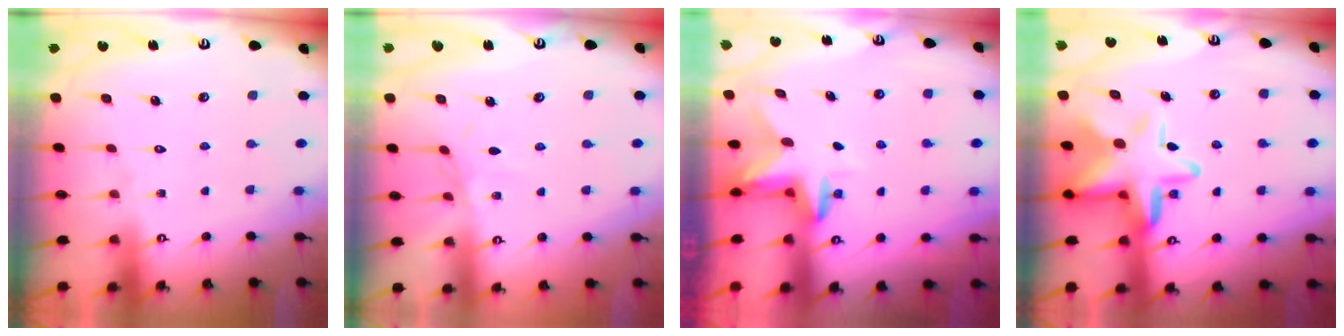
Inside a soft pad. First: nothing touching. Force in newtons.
{"total": 2.2, "press": 2.2, "slide": 0.3}
{"total": 3.0, "press": 3.0, "slide": 0.3}
{"total": 15.0, "press": 14.8, "slide": 2.7}